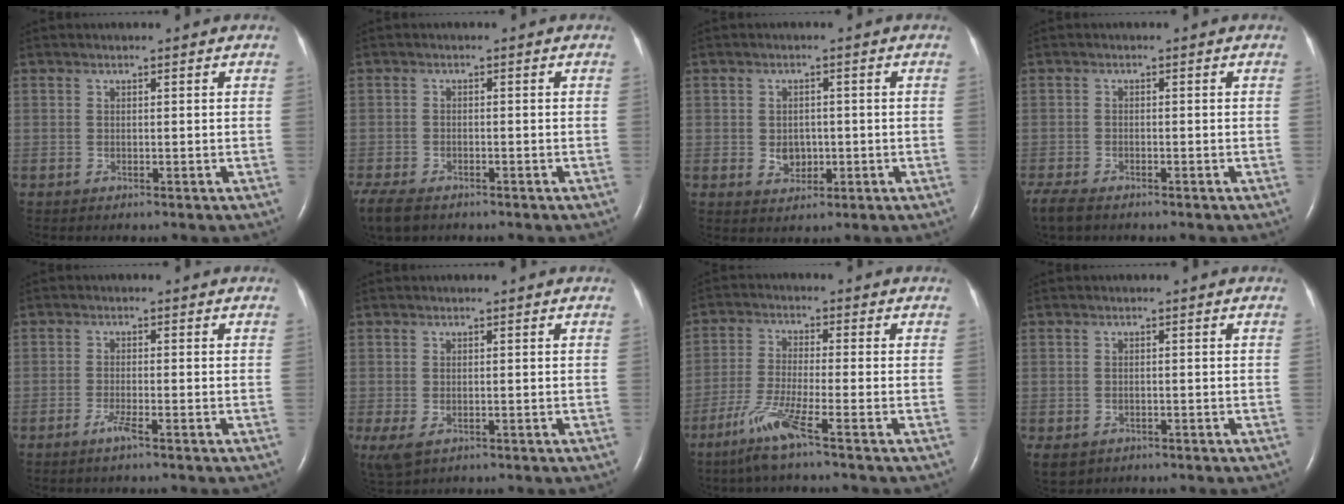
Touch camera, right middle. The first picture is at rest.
{"total": 7.5, "force": [-5.5, 3.4, 3.9], "torque": [-0.088, -0.014, -0.088]}
{"total": 3.1, "force": [-0.4, 2.4, 1.8], "torque": [-0.028, 0.005, 0.001]}
{"total": 4.9, "force": [-3.9, 1.6, 2.5], "torque": [-0.055, -0.013, -0.065]}
{"total": 2.1, "force": [-1.4, -0.1, 1.6], "torque": [-0.040, -0.004, -0.030]}
{"total": 3.5, "force": [-1.2, 1.8, 2.8], "torque": [-0.059, -0.013, -0.012]}
{"total": 7.1, "force": [-4.4, -0.8, 5.5], "torque": [-0.117, -0.022, -0.093]}
{"total": 4.1, "force": [-2.2, 3.1, 1.7], "torque": [-0.036, -0.002, -0.027]}